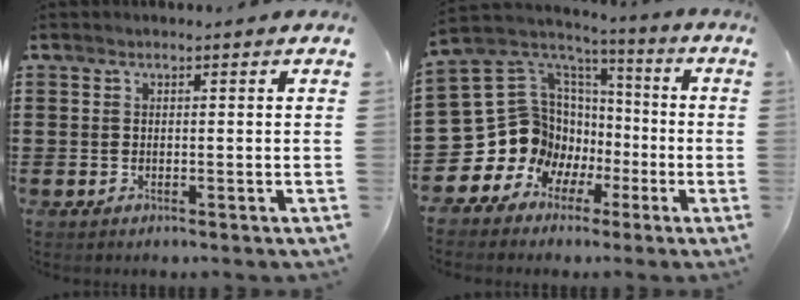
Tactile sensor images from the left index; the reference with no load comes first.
{"total": 12.9, "force": [-2.2, 12.3, 3.5], "torque": [-0.128, -0.036, -0.015]}